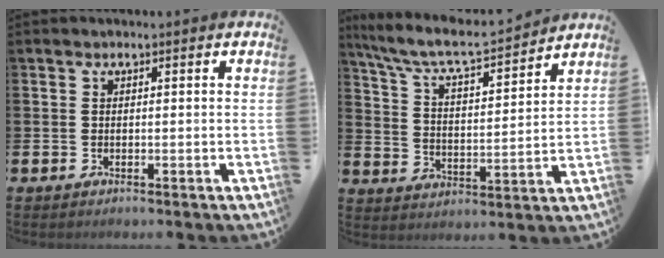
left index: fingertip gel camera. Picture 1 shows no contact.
{"total": 7.9, "force": [7.3, 0.9, 2.8], "torque": [-0.088, -0.052, 0.124]}